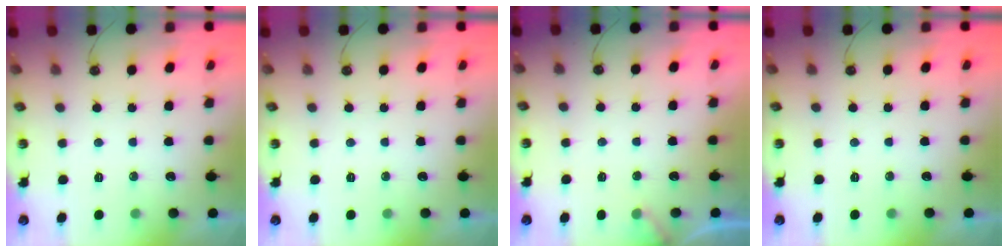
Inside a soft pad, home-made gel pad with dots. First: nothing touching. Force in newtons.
{"total": 0.0}
{"total": 3.7, "press": 3.7, "slide": 0.3}
{"total": 0.0}